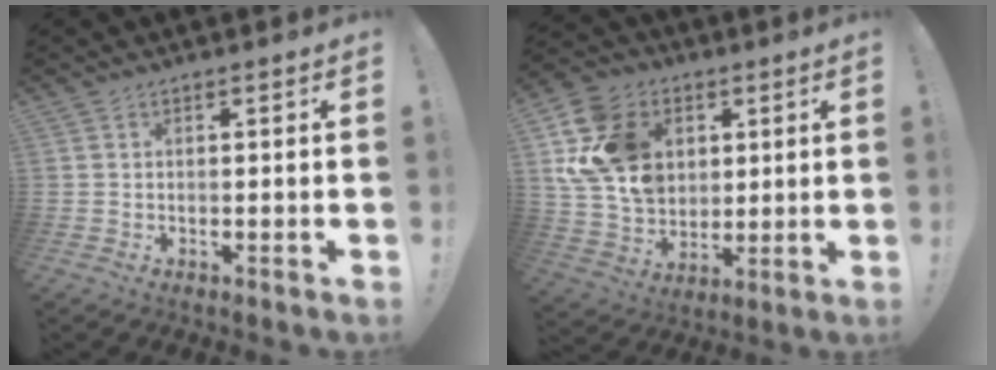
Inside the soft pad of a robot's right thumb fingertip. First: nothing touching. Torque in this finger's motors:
{"motor_torque": [1.87, 1.90, 0.32, 0.12, 0.49]}